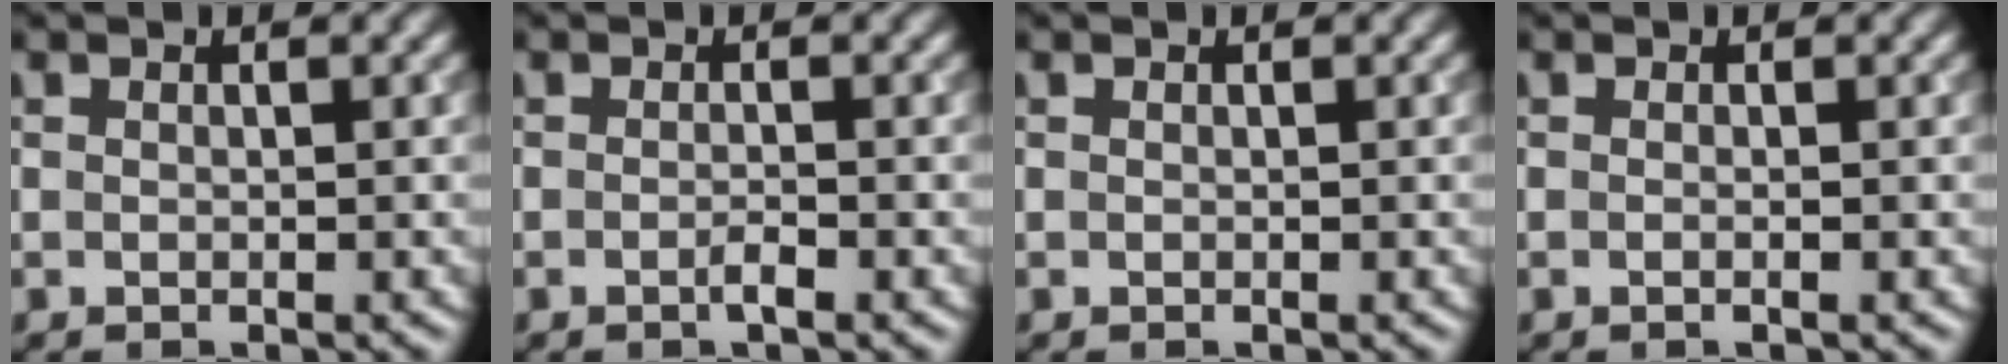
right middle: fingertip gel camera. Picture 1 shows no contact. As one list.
[{"total": 1.0, "force": [-0.5, 0.1, 0.9], "torque": [-0.017, 0.001, -0.010]}, {"total": 0.0}, {"total": 0.8, "force": [-0.2, 0.2, 0.8], "torque": [-0.011, -0.007, -0.007]}]